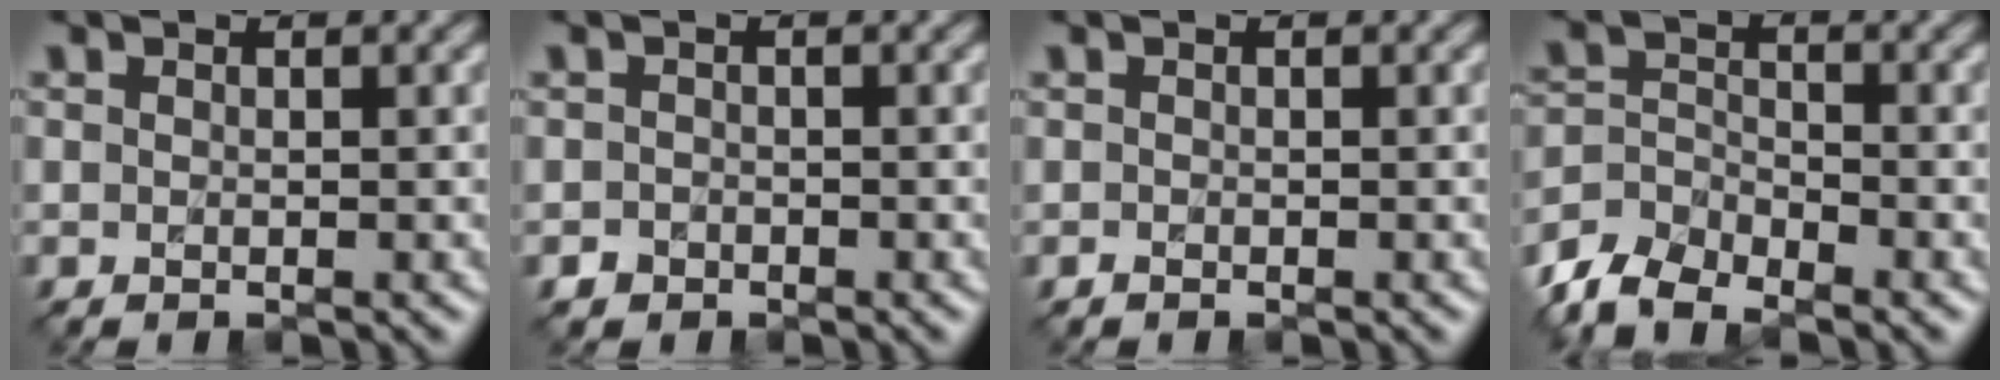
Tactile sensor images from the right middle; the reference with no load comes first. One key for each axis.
{"total": 0.8, "fx": -0.4, "fy": 0.2, "fz": -0.6, "tx": 0.010, "ty": 0.008, "tz": -0.007}
{"total": 0.5, "fx": -0.1, "fy": -0.3, "fz": -0.4, "tx": 0.004, "ty": 0.005, "tz": -0.001}
{"total": 5.0, "fx": -4.4, "fy": 1.7, "fz": 1.6, "tx": -0.038, "ty": 0.002, "tz": -0.097}